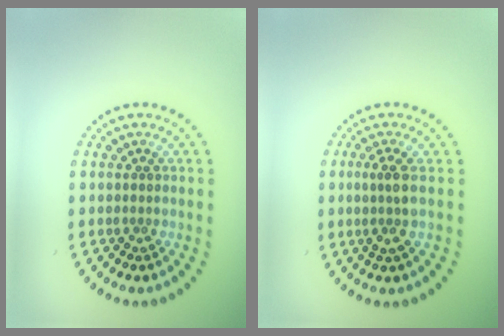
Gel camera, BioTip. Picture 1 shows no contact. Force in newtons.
{"total": 2.2, "press": 1.7, "slide": 1.4}